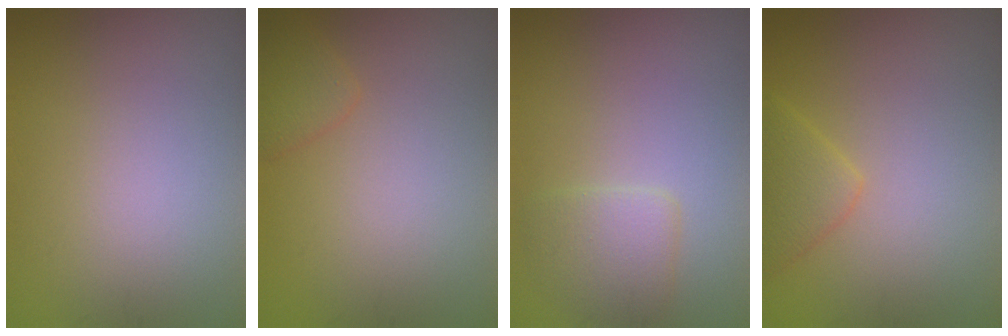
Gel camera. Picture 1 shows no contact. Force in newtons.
{"total": 1.5, "press": 1.5, "slide": 0.1}
{"total": 2.3, "press": 2.3, "slide": 0.2}
{"total": 2.3, "press": 2.3, "slide": 0.3}